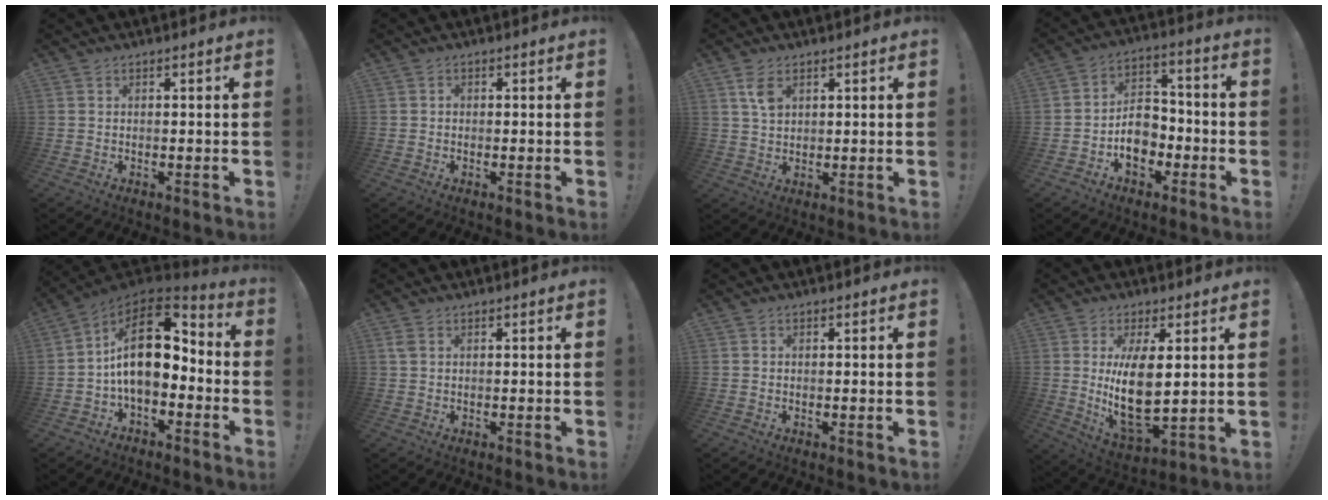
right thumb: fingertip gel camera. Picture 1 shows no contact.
{"total": 0.7, "force": [-0.3, 0.7, 0.2], "torque": [-0.003, 0.004, -0.006]}
{"total": 5.3, "force": [2.3, 3.1, 3.7], "torque": [-0.056, -0.007, 0.042]}
{"total": 11.2, "force": [-3.9, 8.3, 6.5], "torque": [-0.095, 0.027, -0.063]}
{"total": 17.9, "force": [2.3, 9.5, 15.1], "torque": [-0.261, -0.006, 0.039]}
{"total": 1.5, "force": [0.7, 0.8, 1.1], "torque": [-0.026, 0.005, 0.013]}
{"total": 0.0}
{"total": 13.6, "force": [2.5, 6.1, 11.8], "torque": [-0.222, -0.036, 0.043]}